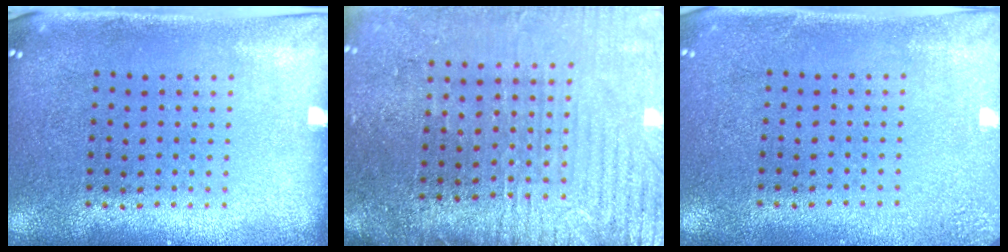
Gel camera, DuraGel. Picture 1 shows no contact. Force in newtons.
{"total": 3.7, "press": 3.4, "slide": 1.5}
{"total": 2.0, "press": 2.0, "slide": 0.3}